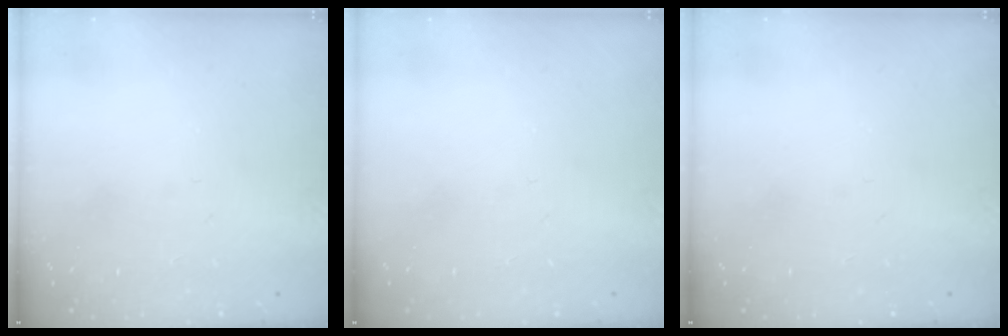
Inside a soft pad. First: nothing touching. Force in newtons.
{"total": 0.0}
{"total": 0.0}